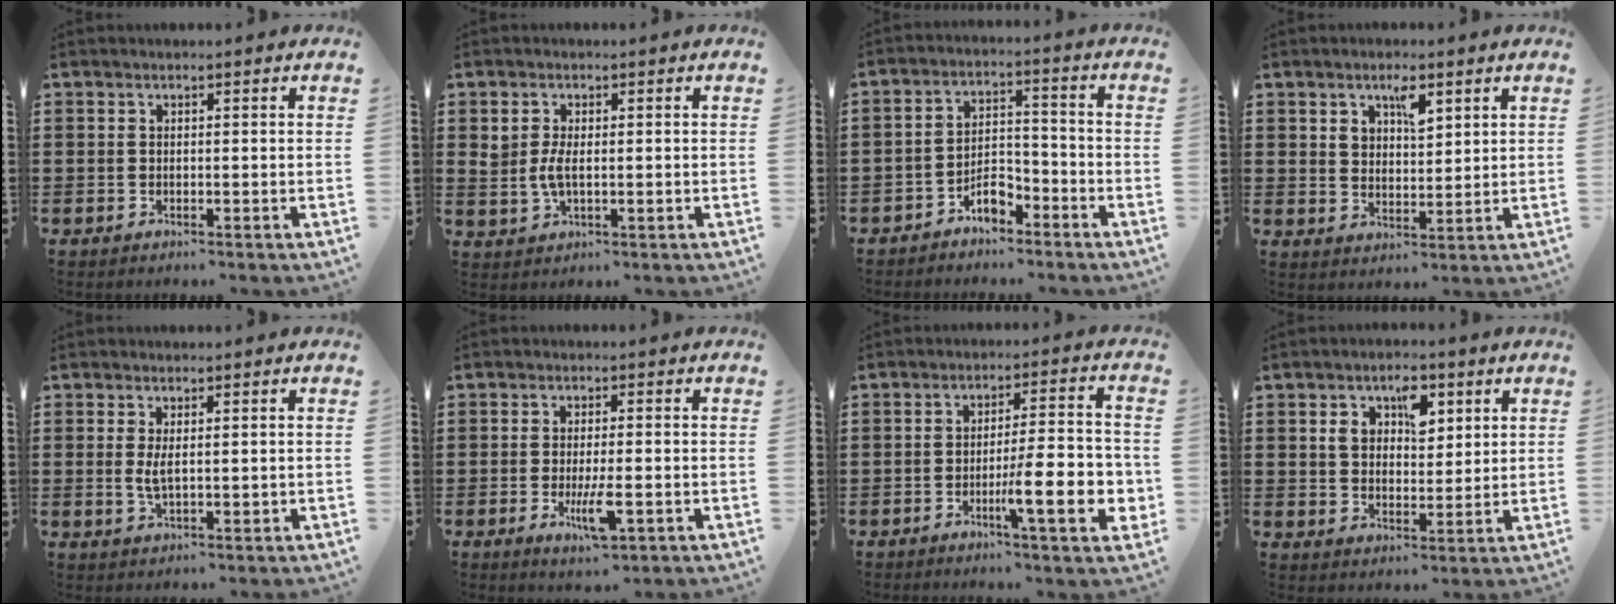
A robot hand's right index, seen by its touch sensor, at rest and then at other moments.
{"total": 3.4, "force": [0.1, 1.6, 3.0], "torque": [-0.076, -0.004, -0.002]}
{"total": 5.0, "force": [-3.8, 2.1, 2.3], "torque": [-0.040, 0.014, -0.073]}
{"total": 4.1, "force": [2.5, 1.9, 2.6], "torque": [-0.035, -0.003, 0.039]}
{"total": 3.0, "force": [0.5, 1.0, 2.8], "torque": [-0.057, 0.000, 0.008]}
{"total": 5.7, "force": [-1.9, 1.5, 5.2], "torque": [-0.104, -0.013, -0.033]}
{"total": 11.1, "force": [-3.5, 1.9, 10.4], "torque": [-0.156, -0.008, -0.060]}
{"total": 5.8, "force": [2.8, 3.5, 3.7], "torque": [-0.070, 0.010, 0.045]}